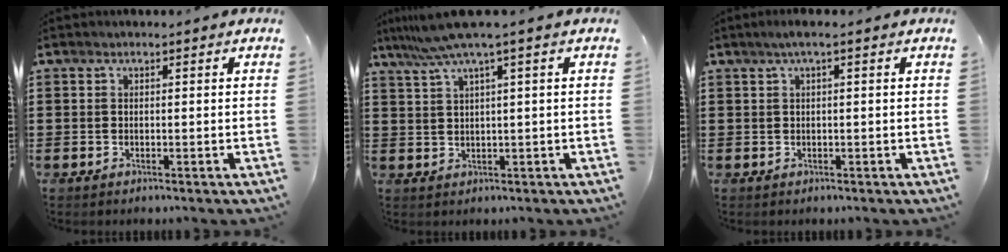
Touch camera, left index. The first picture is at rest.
{"total": 5.3, "force": [2.7, -0.4, 4.6], "torque": [-0.101, -0.011, 0.046]}
{"total": 1.3, "force": [0.1, 0.1, 1.3], "torque": [-0.020, -0.002, 0.001]}